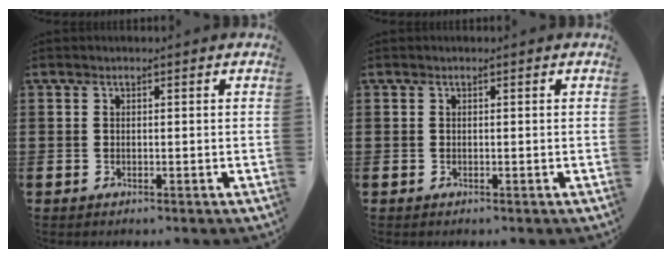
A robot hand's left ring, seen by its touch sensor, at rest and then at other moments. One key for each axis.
{"total": 0.0}